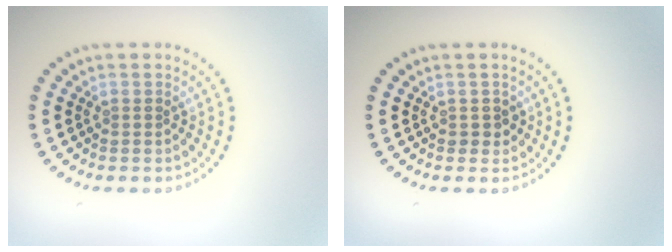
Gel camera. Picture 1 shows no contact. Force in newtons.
{"total": 0.9, "press": 0.8, "slide": 0.2}